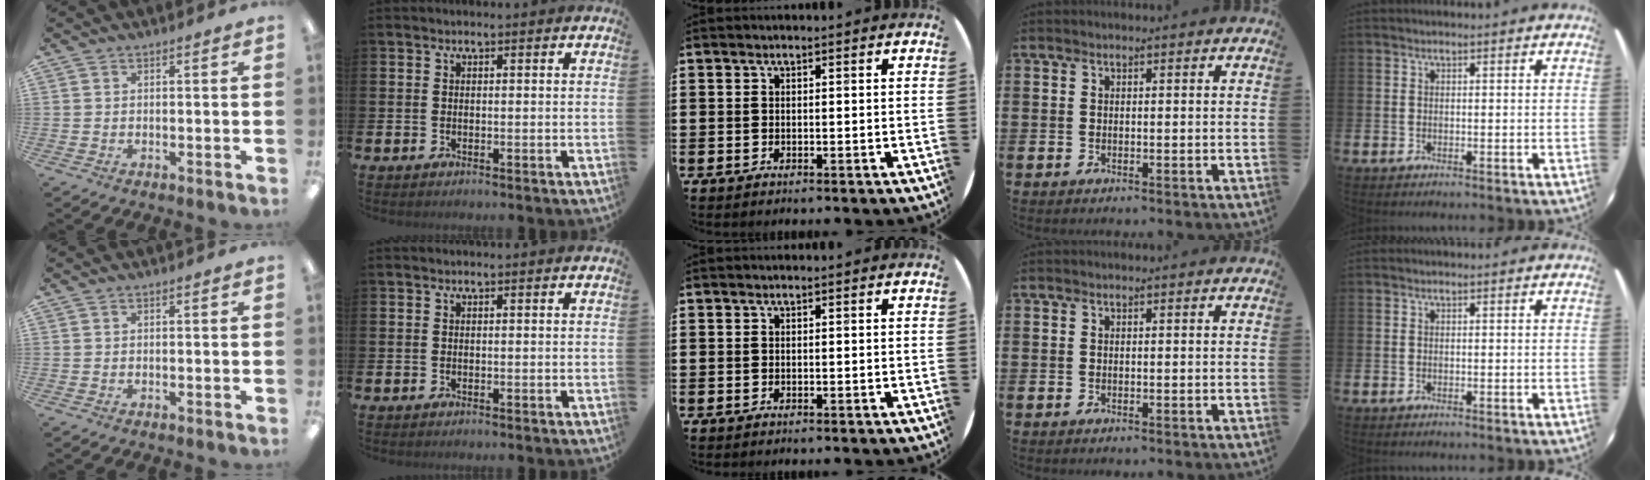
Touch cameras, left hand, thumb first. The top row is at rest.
{}